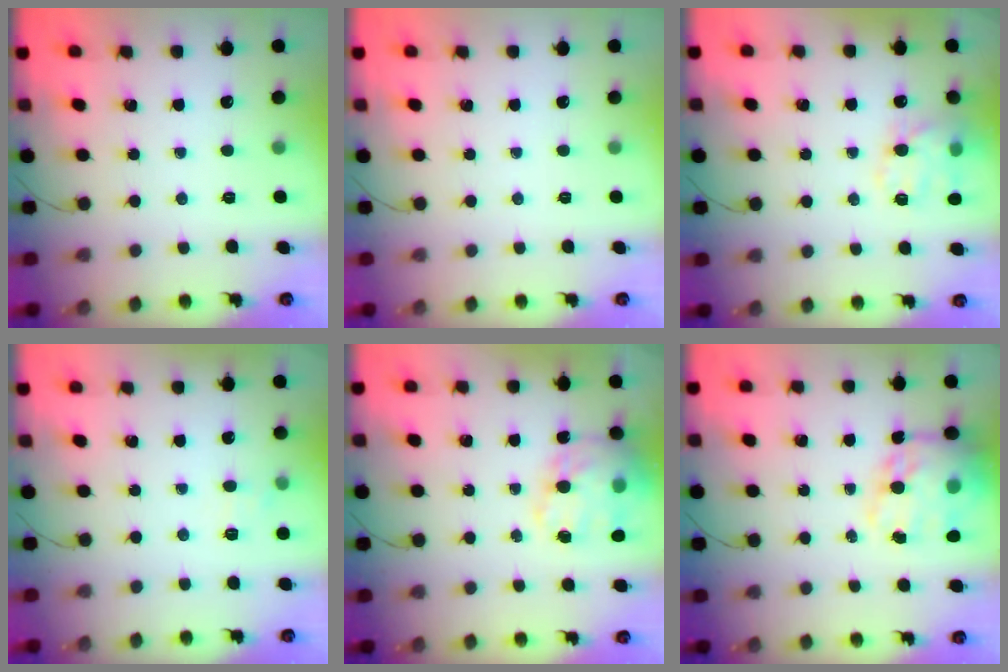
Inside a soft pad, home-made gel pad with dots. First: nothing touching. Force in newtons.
{"total": 0.0}
{"total": 14.0, "press": 13.9, "slide": 1.6}
{"total": 6.3, "press": 6.1, "slide": 1.7}
{"total": 20.7, "press": 20.2, "slide": 4.2}
{"total": 20.6, "press": 20.0, "slide": 4.8}